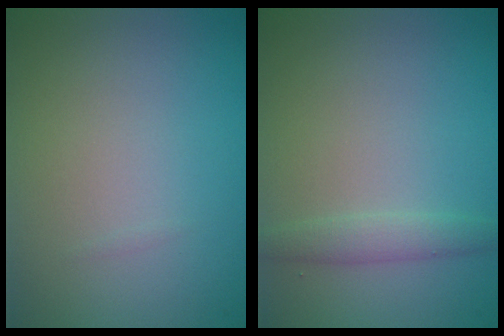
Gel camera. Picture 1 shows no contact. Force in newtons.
{"total": 1.7, "press": 1.7, "slide": 0.1}